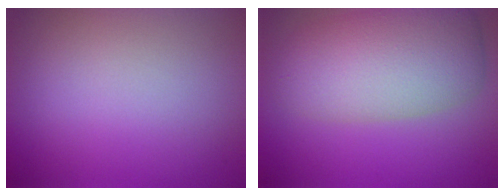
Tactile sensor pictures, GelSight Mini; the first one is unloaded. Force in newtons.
{"total": 7.7, "press": 7.7, "slide": 0.4}